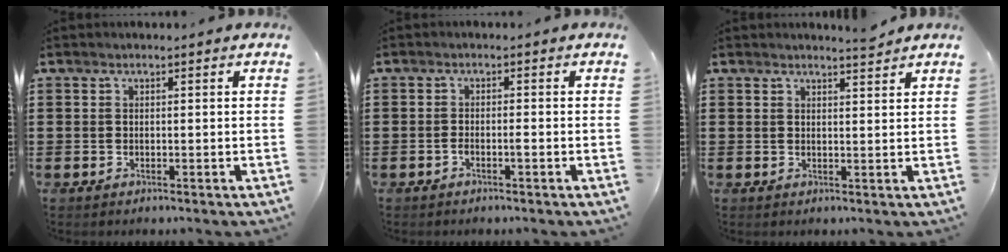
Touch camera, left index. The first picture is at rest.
{"total": 1.2, "force": [-0.7, 0.1, 0.9], "torque": [-0.019, -0.004, -0.012]}
{"total": 2.5, "force": [2.4, -0.1, 0.6], "torque": [-0.009, -0.006, 0.045]}